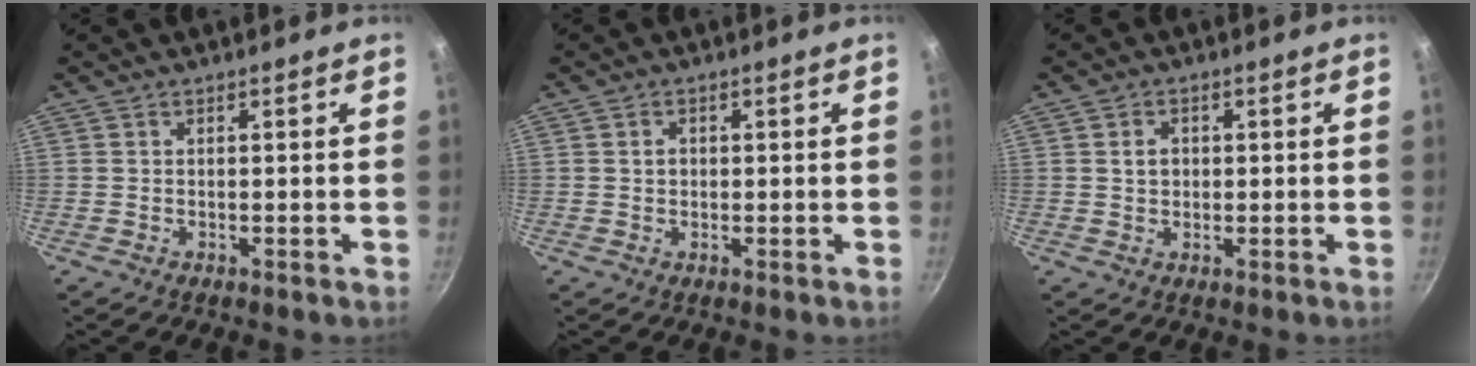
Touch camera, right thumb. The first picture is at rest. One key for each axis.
{"total": 1.6, "fx": 0.2, "fy": 1.4, "fz": 0.8, "tx": -0.009, "ty": 0.005, "tz": 0.002}
{"total": 2.7, "fx": 0.4, "fy": 2.2, "fz": 1.5, "tx": -0.014, "ty": 0.005, "tz": 0.005}